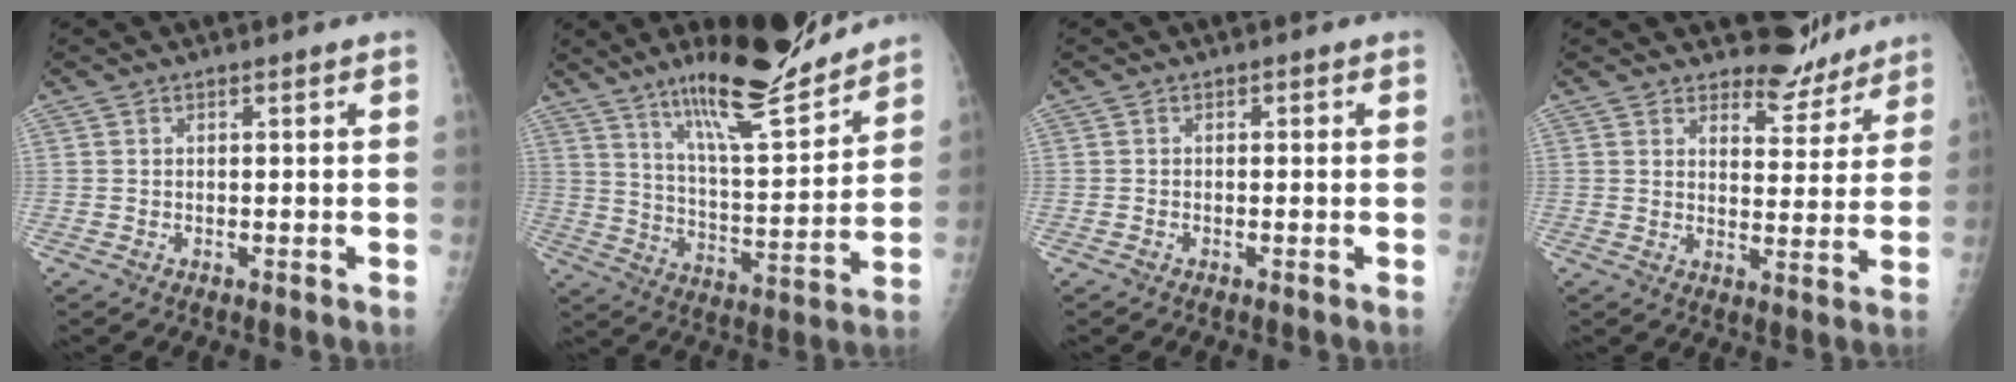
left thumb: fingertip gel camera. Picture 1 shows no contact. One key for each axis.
{"total": 17.8, "fx": 14.0, "fy": 3.1, "fz": 10.6, "tx": -0.139, "ty": -0.093, "tz": 0.234}
{"total": 0.5, "fx": -0.3, "fy": 0.4, "fz": 0.1, "tx": 0.001, "ty": 0.003, "tz": -0.010}
{"total": 6.6, "fx": 6.1, "fy": 2.5, "fz": 0.4, "tx": 0.020, "ty": -0.057, "tz": 0.086}